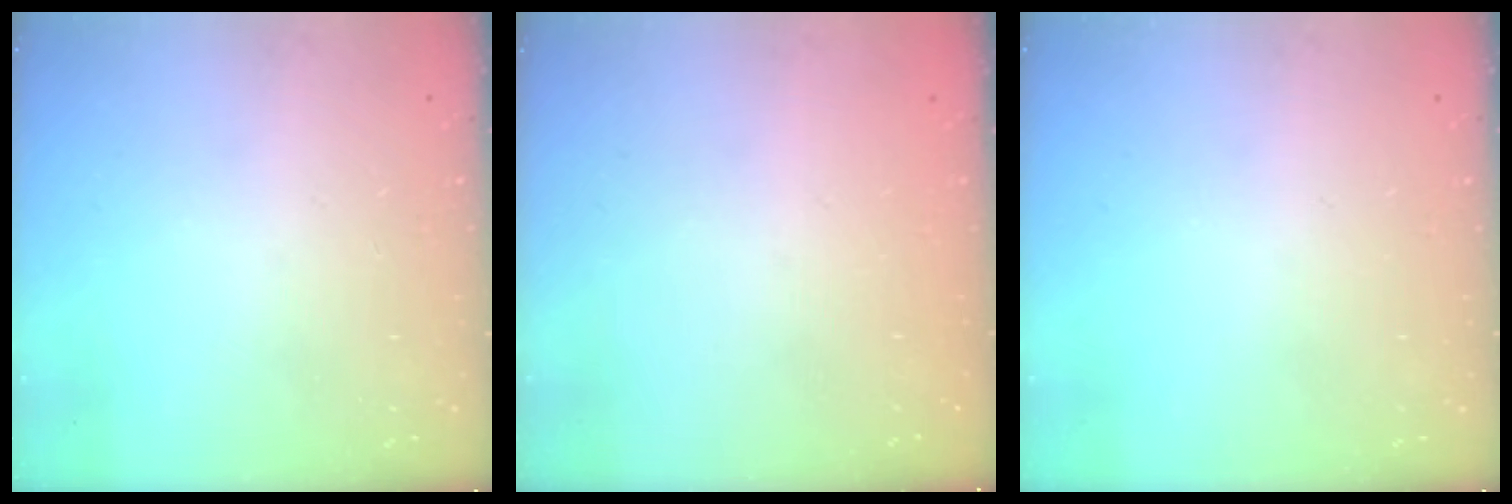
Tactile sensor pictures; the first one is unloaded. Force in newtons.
{"total": 0.0}
{"total": 0.0}